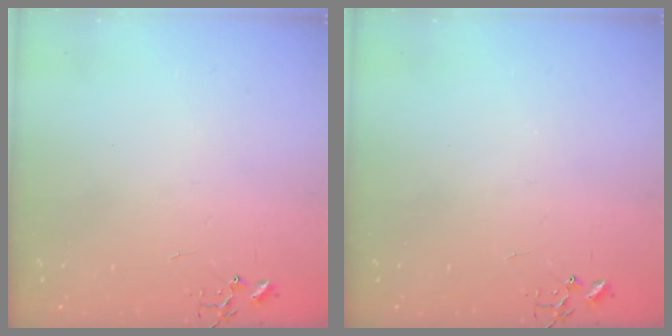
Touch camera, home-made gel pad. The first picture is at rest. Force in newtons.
{"total": 0.0}